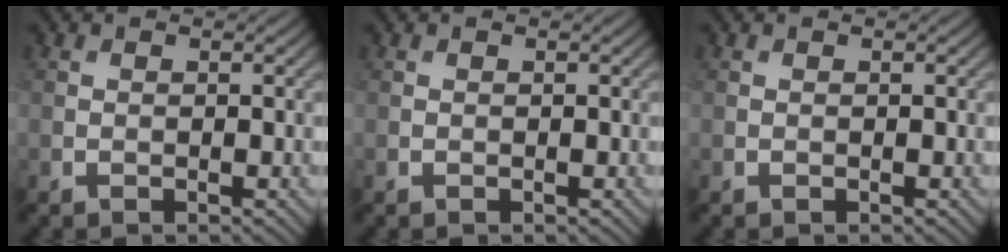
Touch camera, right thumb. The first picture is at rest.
{"total": 0.0}
{"total": 0.0}